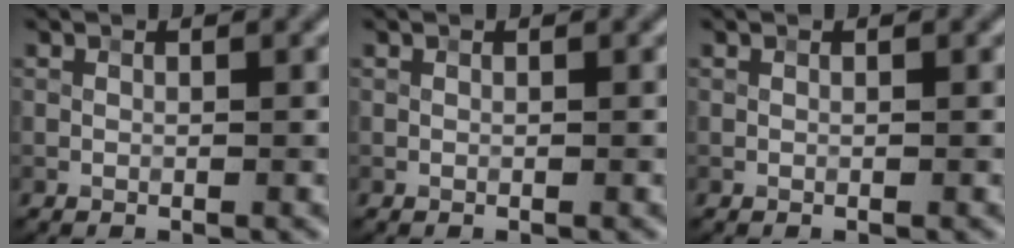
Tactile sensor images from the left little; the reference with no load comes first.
{"total": 0.0}
{"total": 0.0}